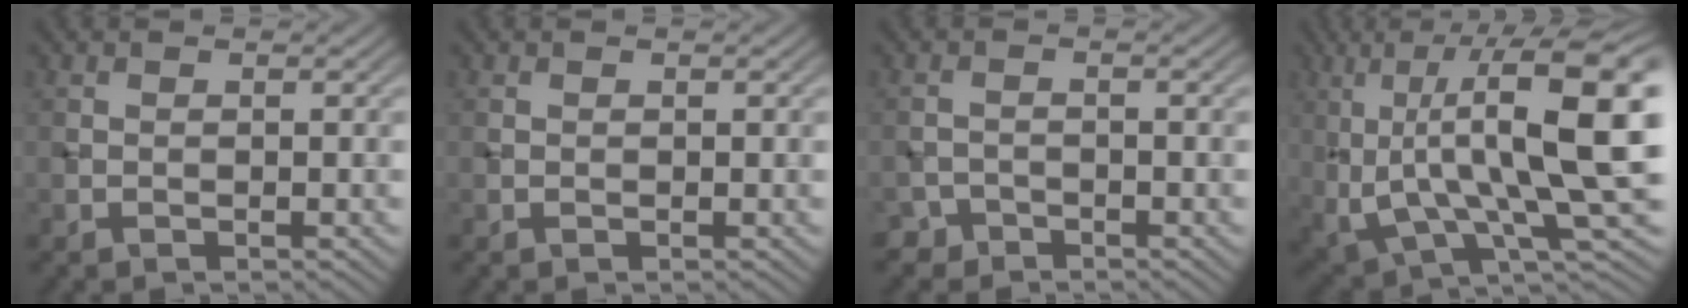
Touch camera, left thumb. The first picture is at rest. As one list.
[{"total": 0.0}, {"total": 1.8, "force": [-1.6, 0.8, -0.3], "torque": [0.007, 0.005, -0.034]}, {"total": 16.8, "force": [1.7, 5.9, 15.7], "torque": [-0.277, 0.000, 0.033]}]